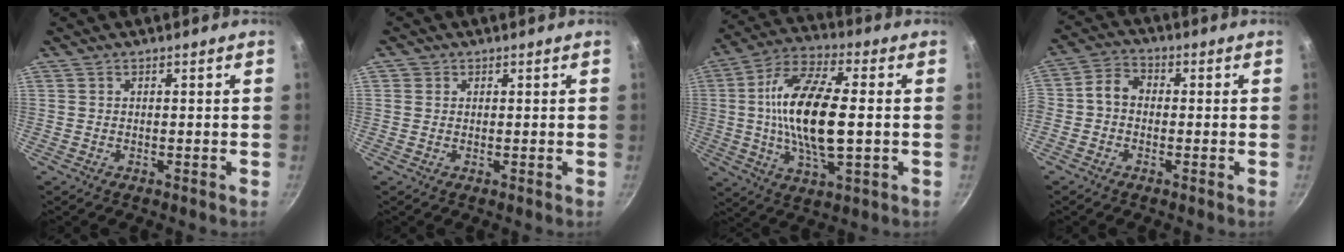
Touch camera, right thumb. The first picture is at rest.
{"total": 0.5, "force": [0.2, 0.5, 0.1], "torque": [-0.001, 0.002, 0.000]}
{"total": 18.4, "force": [0.0, 7.5, 16.8], "torque": [-0.317, 0.013, -0.009]}
{"total": 4.8, "force": [-0.6, 3.7, 3.0], "torque": [-0.050, 0.021, -0.030]}